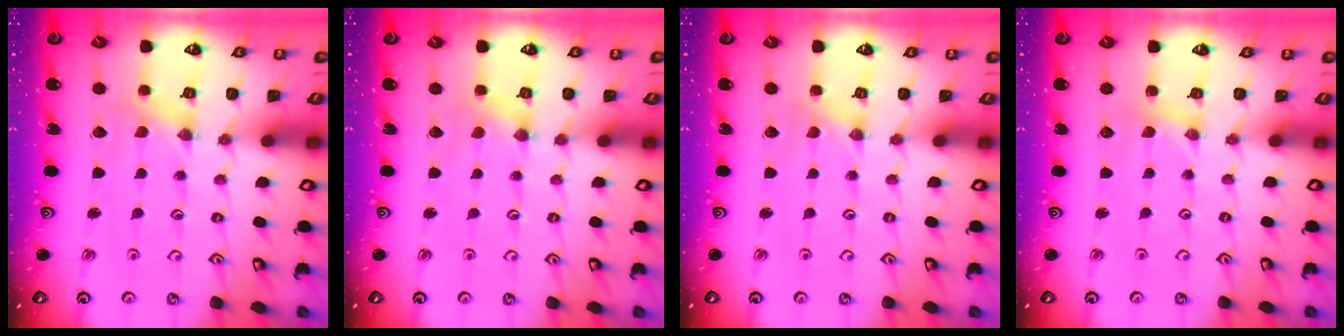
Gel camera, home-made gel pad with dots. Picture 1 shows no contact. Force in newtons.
{"total": 0.0}
{"total": 0.0}
{"total": 1.2, "press": 1.2, "slide": 0.1}